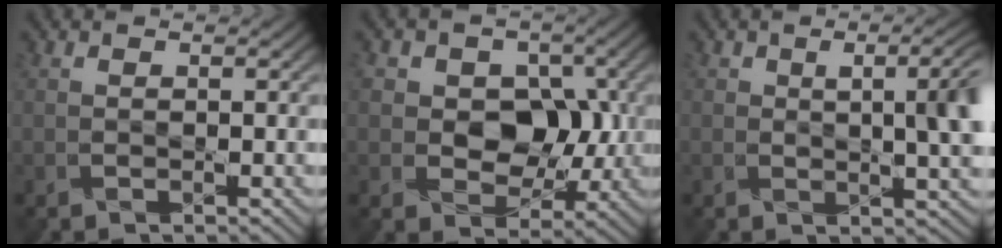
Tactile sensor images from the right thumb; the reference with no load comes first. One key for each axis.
{"total": 7.4, "fx": 0.4, "fy": 6.3, "fz": 3.9, "tx": -0.063, "ty": 0.005, "tz": -0.005}
{"total": 5.4, "fx": 1.1, "fy": 2.2, "fz": 4.9, "tx": -0.062, "ty": 0.003, "tz": 0.016}